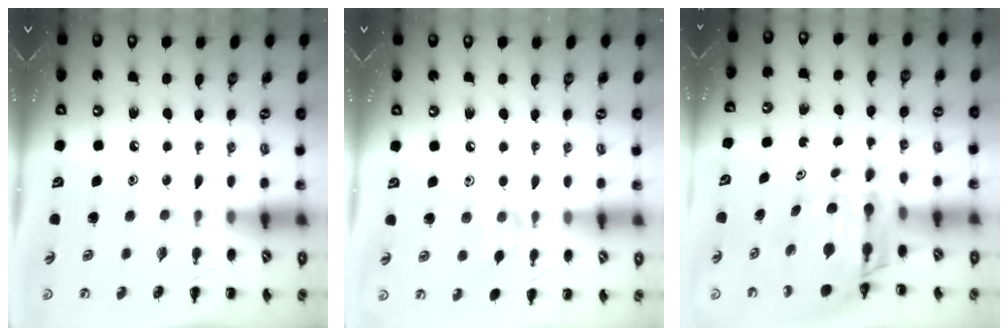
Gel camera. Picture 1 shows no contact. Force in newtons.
{"total": 6.0, "press": 5.8, "slide": 1.7}
{"total": 9.1, "press": 8.5, "slide": 3.3}